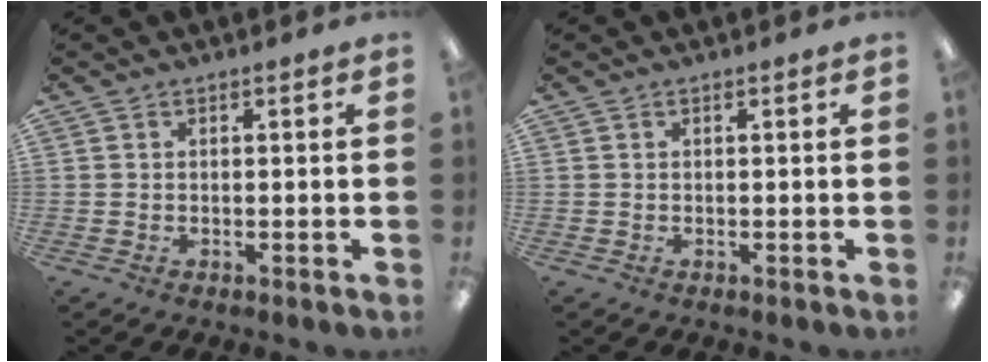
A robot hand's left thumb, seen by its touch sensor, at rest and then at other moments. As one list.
[{"total": 0.0}]